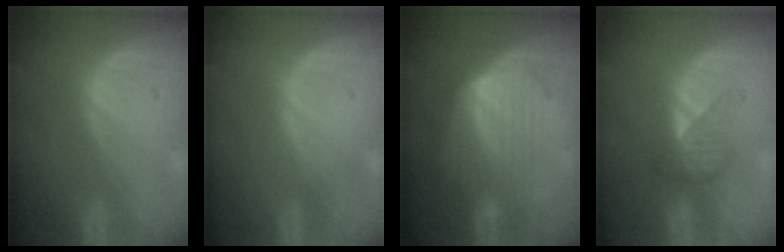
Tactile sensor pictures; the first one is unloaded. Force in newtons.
{"total": 0.0}
{"total": 7.0, "press": 6.4, "slide": 2.8}
{"total": 3.5, "press": 3.2, "slide": 1.4}